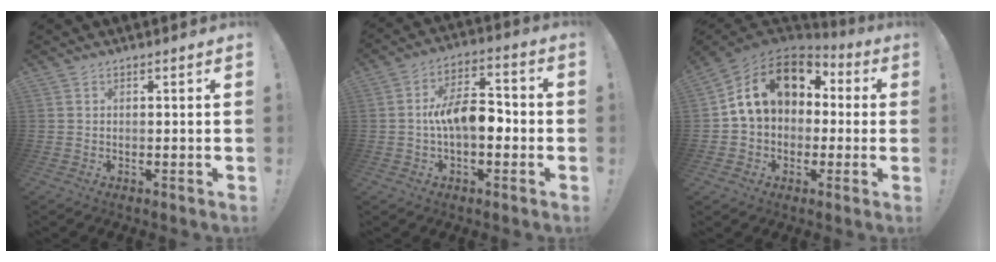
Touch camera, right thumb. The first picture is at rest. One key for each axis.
{"total": 12.2, "fx": -1.3, "fy": 6.3, "fz": 10.4, "tx": -0.188, "ty": 0.008, "tz": -0.022}
{"total": 17.6, "fx": 5.1, "fy": 12.5, "fz": 11.3, "tx": -0.185, "ty": 0.002, "tz": 0.097}